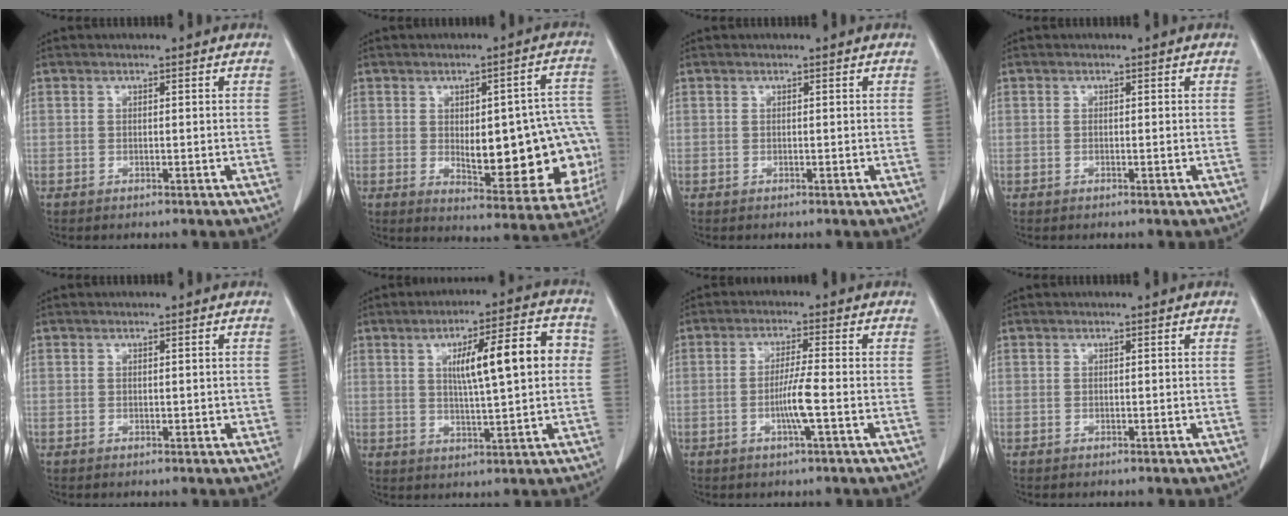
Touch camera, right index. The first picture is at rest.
{"total": 20.0, "force": [-2.1, 6.9, 18.7], "torque": [-0.170, 0.025, 0.001]}
{"total": 0.0}
{"total": 0.5, "force": [-0.1, 0.0, 0.5], "torque": [-0.012, -0.002, 0.000]}
{"total": 1.2, "force": [0.0, 0.6, 1.0], "torque": [-0.015, -0.002, 0.003]}
{"total": 11.7, "force": [2.0, 1.9, 11.3], "torque": [-0.166, 0.026, 0.034]}
{"total": 4.9, "force": [-1.3, -0.4, 4.7], "torque": [-0.090, -0.006, -0.027]}
{"total": 0.0}